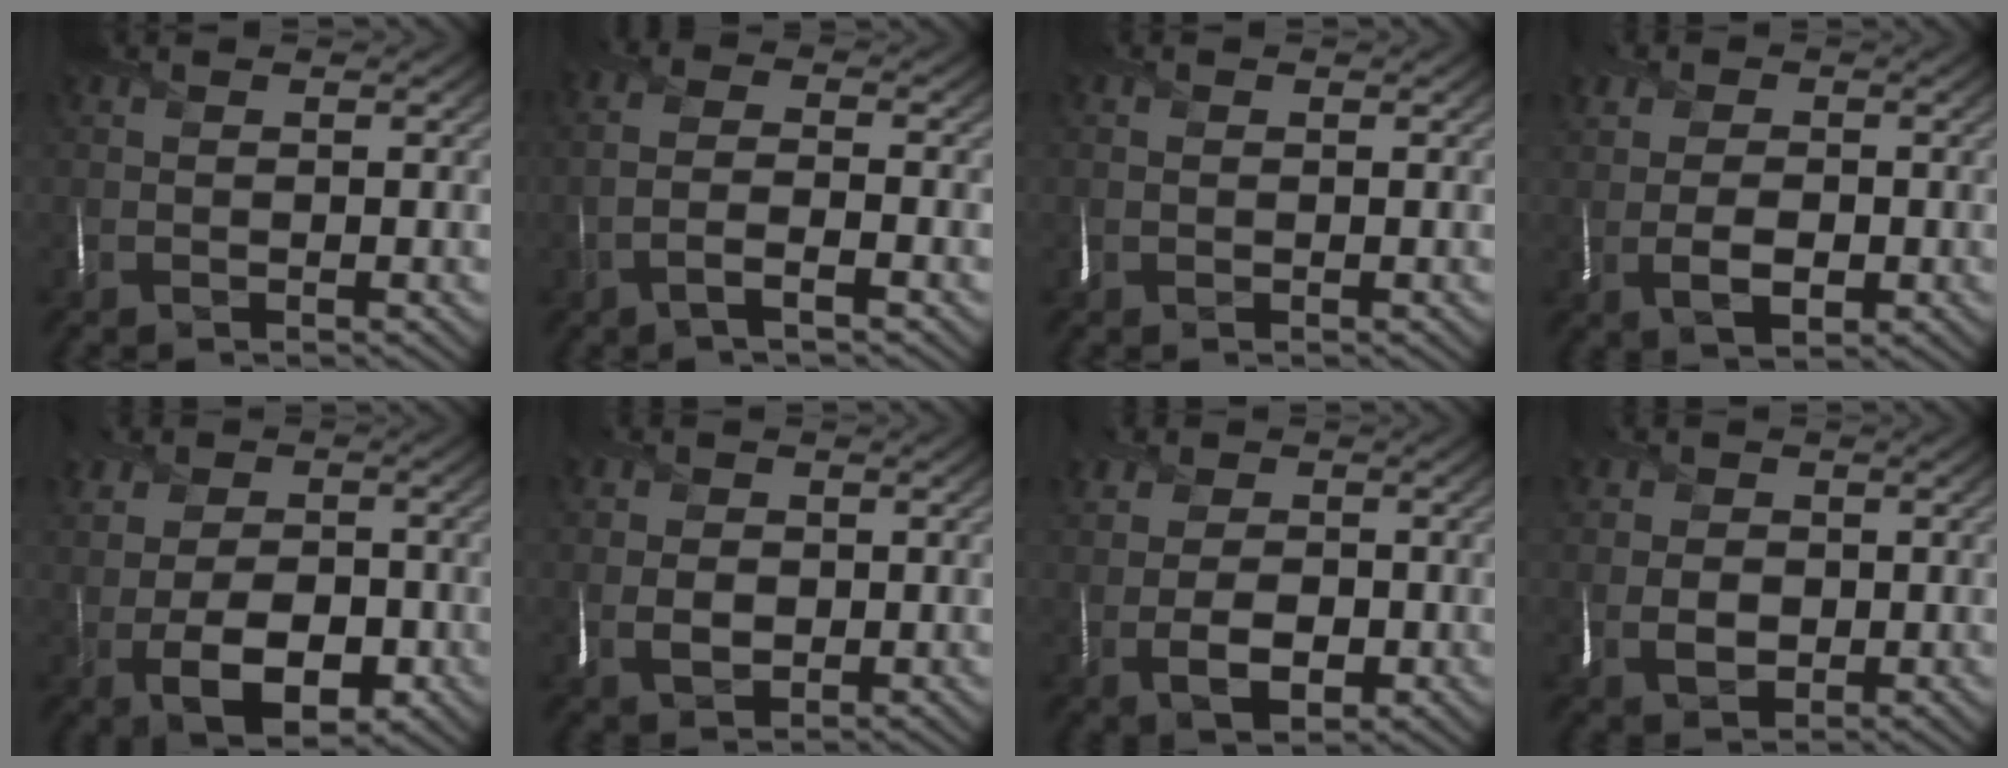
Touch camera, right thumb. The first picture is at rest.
{"total": 4.1, "force": [-2.0, 1.2, 3.5], "torque": [-0.077, 0.000, -0.049]}
{"total": 0.8, "force": [0.2, 0.7, 0.3], "torque": [-0.006, 0.002, 0.003]}
{"total": 5.5, "force": [-0.4, 4.0, 3.8], "torque": [-0.065, 0.002, -0.015]}
{"total": 10.3, "force": [-1.9, 7.2, 7.1], "torque": [-0.107, -0.004, -0.044]}
{"total": 3.7, "force": [0.0, 3.0, 2.1], "torque": [-0.042, -0.001, -0.003]}
{"total": 6.9, "force": [-0.4, 5.1, 4.6], "torque": [-0.075, 0.007, -0.019]}
{"total": 4.3, "force": [0.1, 3.7, 2.2], "torque": [-0.043, 0.002, -0.007]}